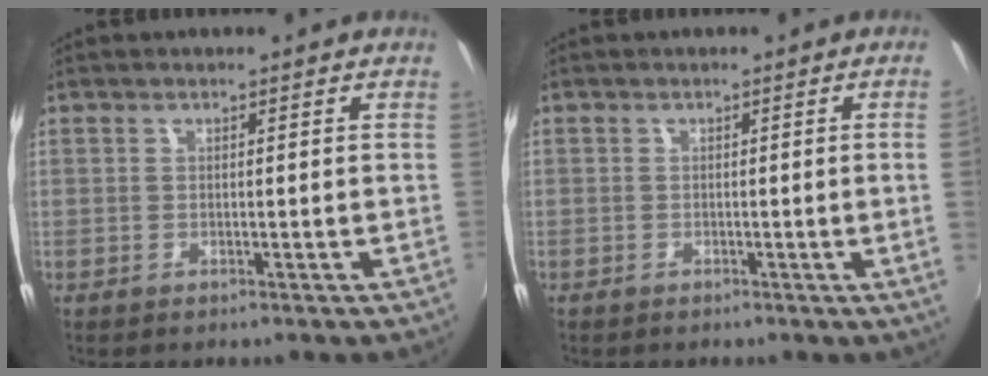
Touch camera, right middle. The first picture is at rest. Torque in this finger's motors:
{"motor_torque": [1.01, -1.13, -0.61, -0.21]}